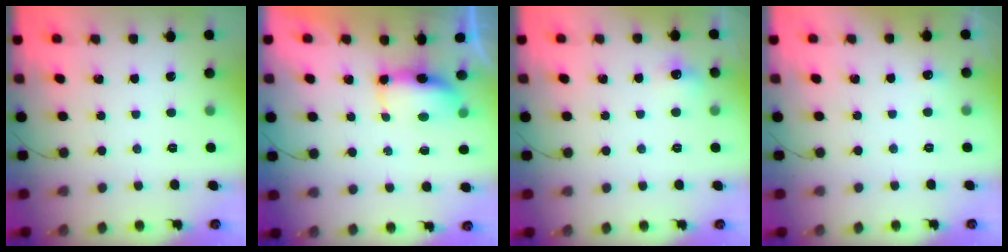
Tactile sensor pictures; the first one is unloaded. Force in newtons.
{"total": 6.1, "press": 6.0, "slide": 0.6}
{"total": 5.7, "press": 5.5, "slide": 1.3}
{"total": 3.7, "press": 3.5, "slide": 1.2}